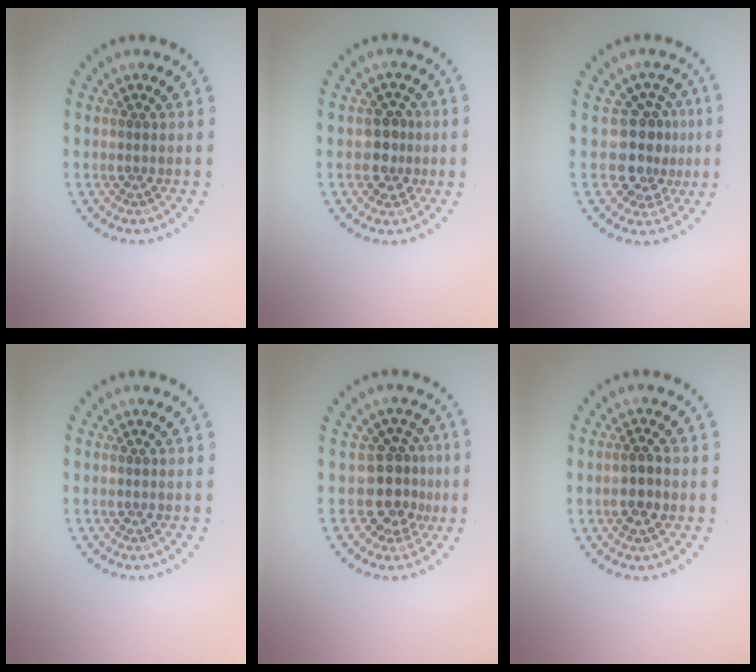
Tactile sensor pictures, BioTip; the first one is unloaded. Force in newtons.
{"total": 2.4, "press": 2.2, "slide": 1.0}
{"total": 3.6, "press": 3.0, "slide": 2.1}
{"total": 0.0}
{"total": 3.3, "press": 2.5, "slide": 2.1}
{"total": 2.3, "press": 2.3, "slide": 0.6}